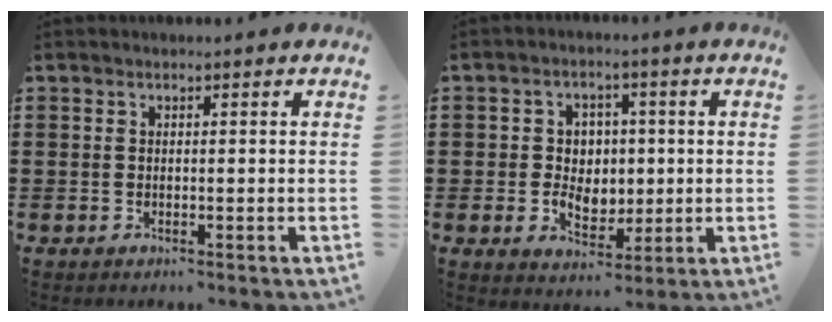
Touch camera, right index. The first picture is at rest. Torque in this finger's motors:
{"motor_torque": [2.14, 0.00, 0.21, 0.06]}